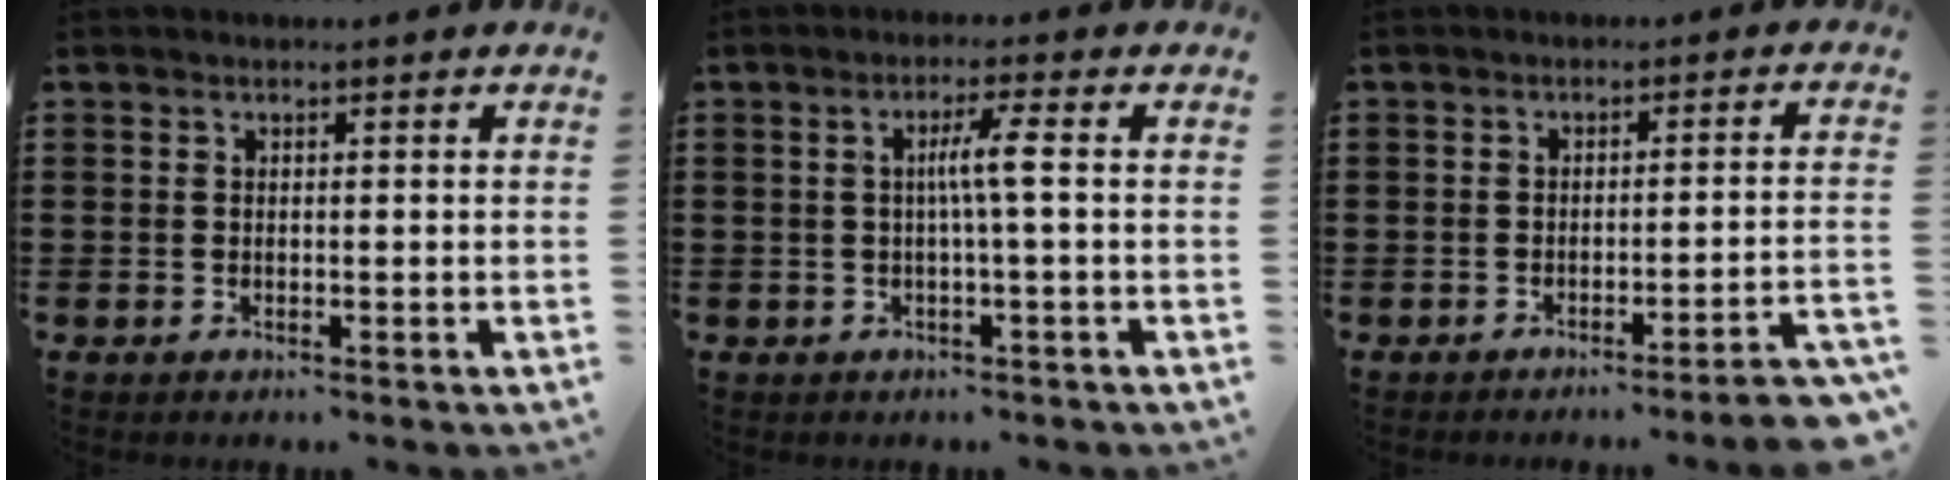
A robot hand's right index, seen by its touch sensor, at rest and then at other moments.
{"total": 3.9, "force": [-0.1, -0.3, 3.9], "torque": [-0.074, -0.002, -0.007]}
{"total": 3.2, "force": [-2.6, -0.6, 1.8], "torque": [-0.030, -0.013, -0.053]}